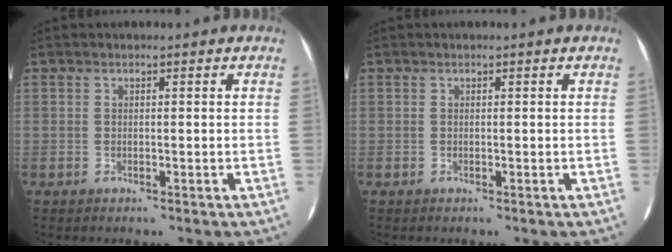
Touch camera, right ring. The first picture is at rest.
{"total": 0.0}